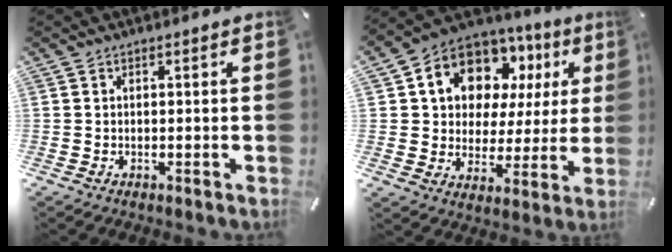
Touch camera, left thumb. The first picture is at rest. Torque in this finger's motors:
{"motor_torque": [2.46, 2.53, 1.45, -1.33, 0.14]}